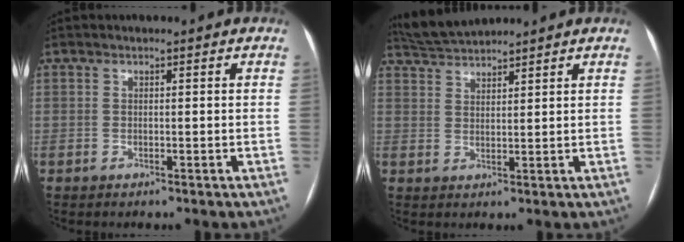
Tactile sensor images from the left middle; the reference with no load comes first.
{"total": 4.7, "force": [4.7, -0.3, 0.7], "torque": [-0.022, 0.022, 0.093]}